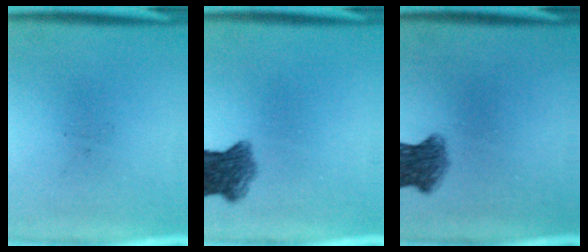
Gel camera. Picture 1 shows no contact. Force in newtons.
{"total": 6.2}
{"total": 5.8}